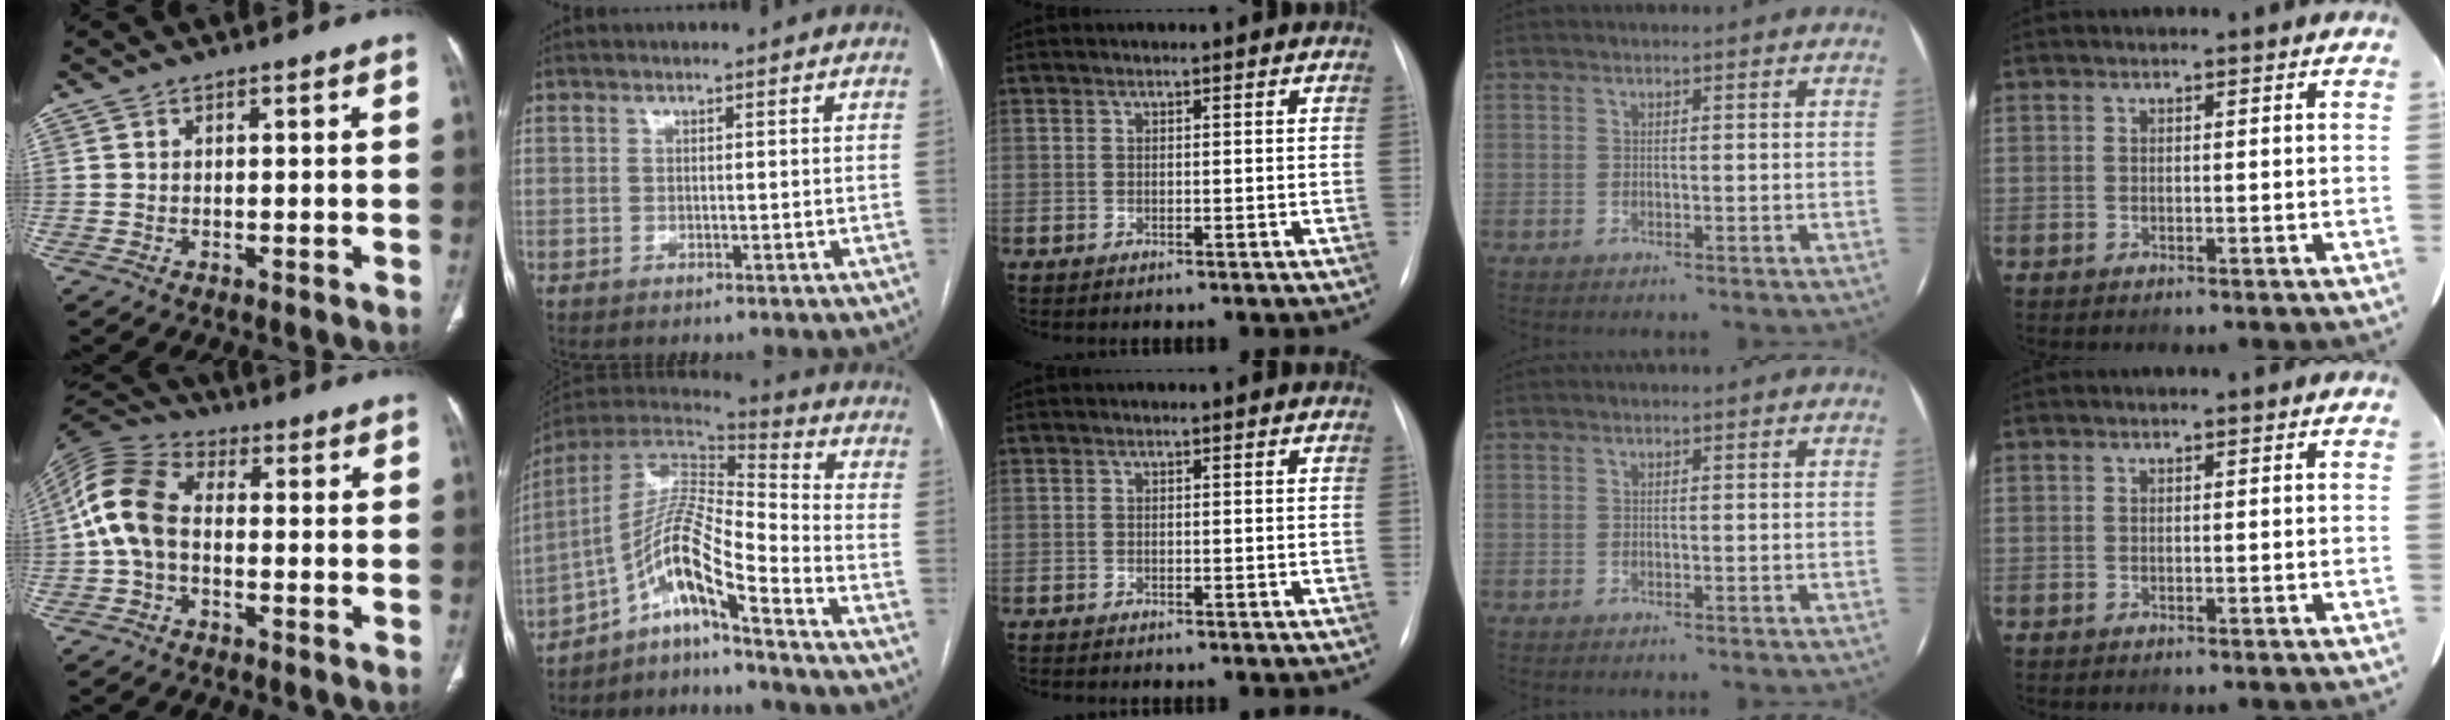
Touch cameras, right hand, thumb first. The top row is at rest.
{"thumb": {"total": 11.6, "force": [-0.7, 7.6, 8.7], "torque": [-0.177, 0.029, -0.026]}, "index": {"total": 11.8, "force": [-7.6, 0.8, 9.1], "torque": [-0.176, 0.018, -0.137]}, "middle": {"total": 1.1, "force": [-1.0, 0.2, 0.5], "torque": [-0.005, -0.002, -0.011]}}